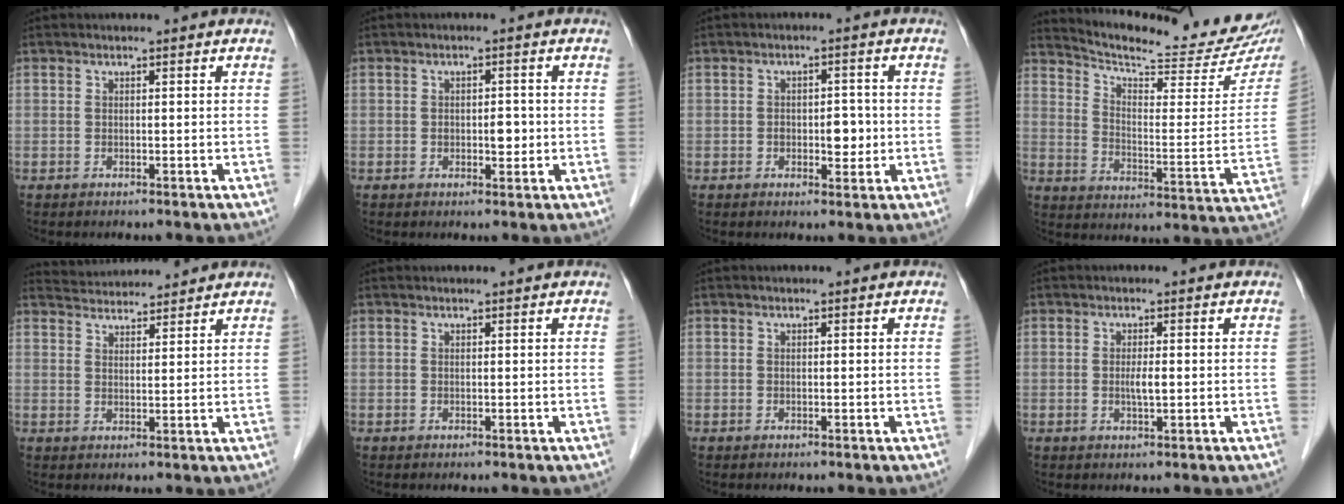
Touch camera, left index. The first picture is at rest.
{"total": 2.3, "force": [-0.3, 1.3, 1.9], "torque": [-0.027, 0.002, -0.002]}
{"total": 3.6, "force": [-0.6, 2.0, 2.9], "torque": [-0.038, 0.005, -0.004]}
{"total": 21.2, "force": [19.8, 1.6, 7.4], "torque": [-0.113, -0.066, 0.259]}
{"total": 6.3, "force": [6.3, 0.5, 0.6], "torque": [-0.016, 0.031, 0.095]}
{"total": 0.8, "force": [0.8, 0.0, 0.2], "torque": [-0.006, 0.008, 0.011]}
{"total": 0.0}
{"total": 1.8, "force": [-0.1, 0.2, 1.8], "torque": [-0.035, -0.001, 0.000]}